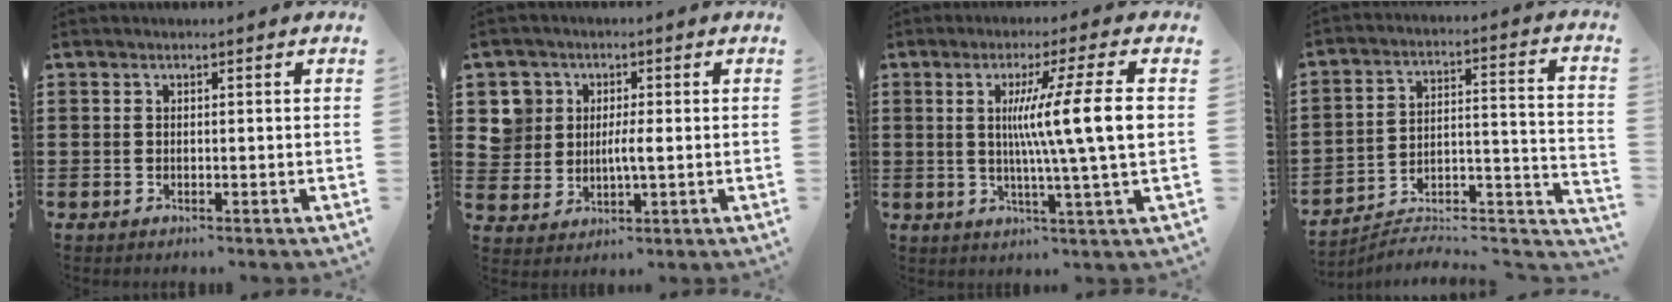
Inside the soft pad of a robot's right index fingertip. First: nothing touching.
{"total": 4.4, "force": [0.7, 3.8, 2.0], "torque": [-0.067, 0.011, 0.008]}
{"total": 11.5, "force": [1.1, -0.2, 11.5], "torque": [-0.200, -0.004, 0.009]}
{"total": 6.0, "force": [-5.5, 1.4, 2.2], "torque": [-0.030, -0.005, -0.109]}